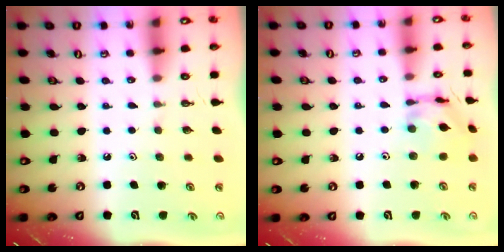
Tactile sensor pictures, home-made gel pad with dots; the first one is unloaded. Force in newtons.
{"total": 11.0, "press": 11.0, "slide": 0.9}